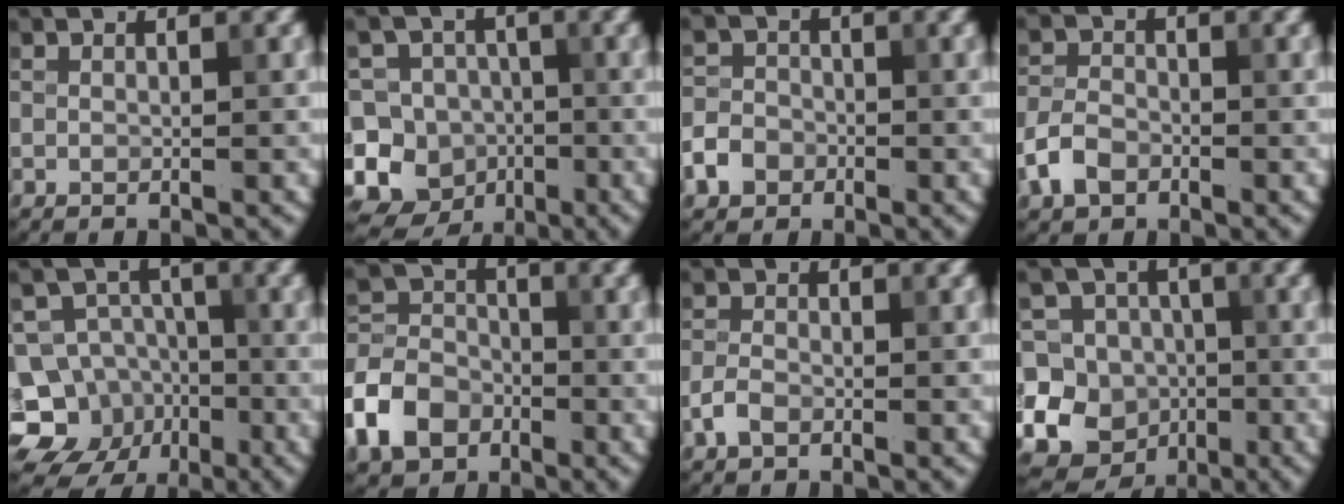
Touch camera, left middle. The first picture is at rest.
{"total": 13.2, "force": [-5.2, 11.7, 3.3], "torque": [-0.089, 0.014, -0.102]}
{"total": 2.8, "force": [-1.4, 2.3, 1.0], "torque": [-0.015, -0.002, -0.029]}
{"total": 3.3, "force": [-1.7, 2.2, 1.7], "torque": [-0.036, 0.002, -0.041]}
{"total": 10.9, "force": [-4.9, 9.4, 2.5], "torque": [-0.041, -0.011, -0.096]}
{"total": 6.7, "force": [-3.4, 4.9, 3.2], "torque": [-0.070, 0.006, -0.085]}
{"total": 1.7, "force": [-1.0, 1.0, 1.0], "torque": [-0.020, 0.003, -0.025]}
{"total": 15.7, "force": [-4.1, 14.5, 4.2], "torque": [-0.115, 0.010, -0.094]}